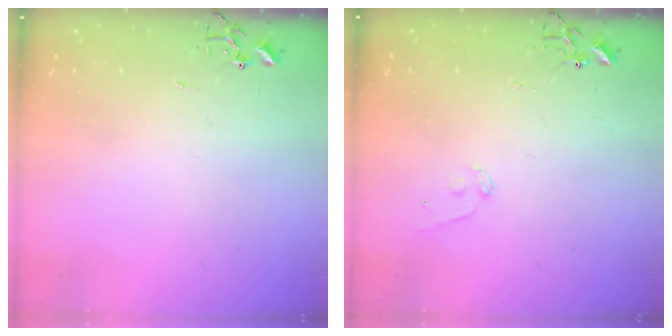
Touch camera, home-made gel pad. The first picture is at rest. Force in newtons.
{"total": 7.1, "press": 7.0, "slide": 0.7}